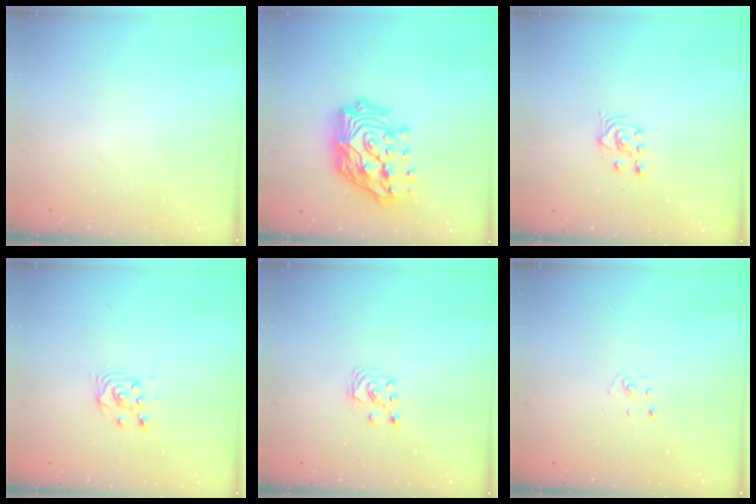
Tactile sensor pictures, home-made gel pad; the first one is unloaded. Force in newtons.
{"total": 22.0, "press": 21.7, "slide": 3.4}
{"total": 3.0, "press": 2.6, "slide": 1.3}
{"total": 4.6, "press": 4.6, "slide": 0.5}
{"total": 2.6, "press": 2.6, "slide": 0.3}
{"total": 2.6, "press": 2.6, "slide": 0.3}